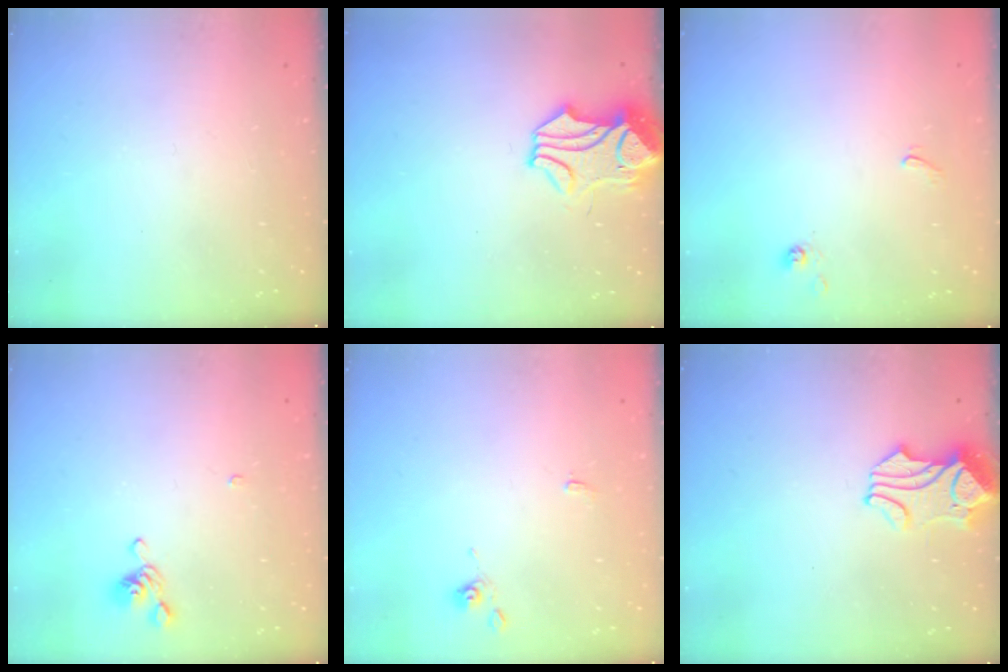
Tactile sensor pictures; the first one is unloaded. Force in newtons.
{"total": 1.6, "press": 0.9, "slide": 1.3}
{"total": 3.8, "press": 3.7, "slide": 0.3}
{"total": 4.2, "press": 4.1, "slide": 0.4}
{"total": 0.7, "press": 0.5, "slide": 0.4}
{"total": 3.0, "press": 2.8, "slide": 0.9}